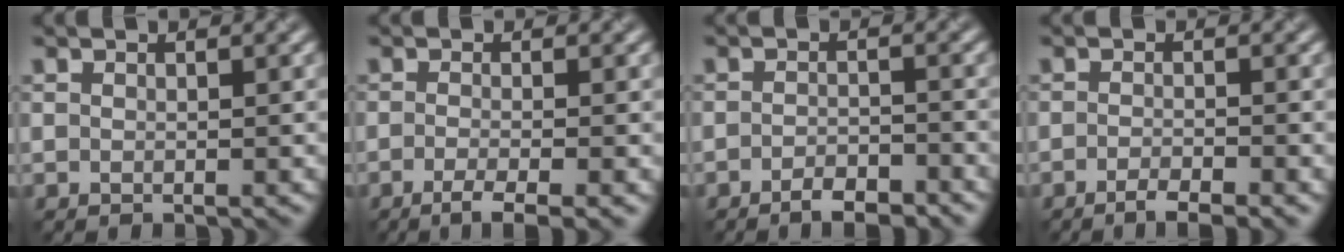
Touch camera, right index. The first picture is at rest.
{"total": 3.0, "force": [-1.5, 0.7, 2.5], "torque": [-0.035, -0.005, -0.035]}
{"total": 2.8, "force": [-2.1, 0.8, 1.6], "torque": [-0.024, 0.003, -0.037]}
{"total": 2.6, "force": [-1.7, 0.5, 1.9], "torque": [-0.028, -0.003, -0.035]}